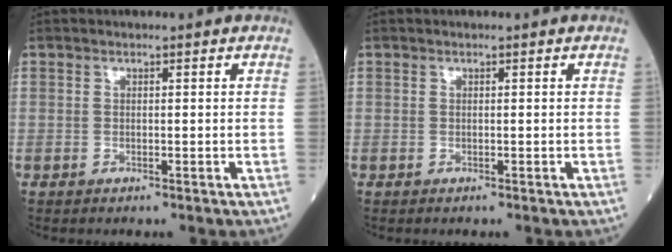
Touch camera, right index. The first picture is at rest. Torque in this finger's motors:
{"motor_torque": [0.00, -0.02, -0.02, 0.02]}